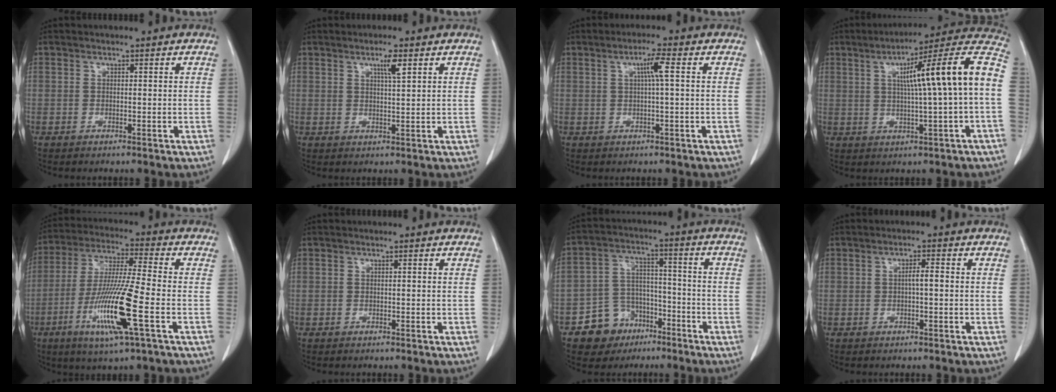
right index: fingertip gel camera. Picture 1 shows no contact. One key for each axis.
{"total": 2.9, "fx": 1.5, "fy": 0.2, "fz": 2.4, "tx": -0.043, "ty": -0.001, "tz": 0.026}
{"total": 3.3, "fx": 0.7, "fy": -0.3, "fz": 3.2, "tx": -0.058, "ty": 0.004, "tz": 0.011}
{"total": 16.5, "fx": 1.7, "fy": -0.2, "fz": 16.4, "tx": -0.231, "ty": 0.033, "tz": 0.020}
{"total": 14.6, "fx": -5.1, "fy": 0.0, "fz": 13.7, "tx": -0.277, "ty": -0.023, "tz": -0.098}
{"total": 0.0}
{"total": 9.0, "fx": -5.2, "fy": 7.0, "fz": 2.1, "tx": -0.038, "ty": 0.022, "tz": -0.079}
{"total": 2.0, "fx": -0.1, "fy": 0.2, "fz": 2.0, "tx": -0.033, "ty": 0.004, "tz": -0.002}